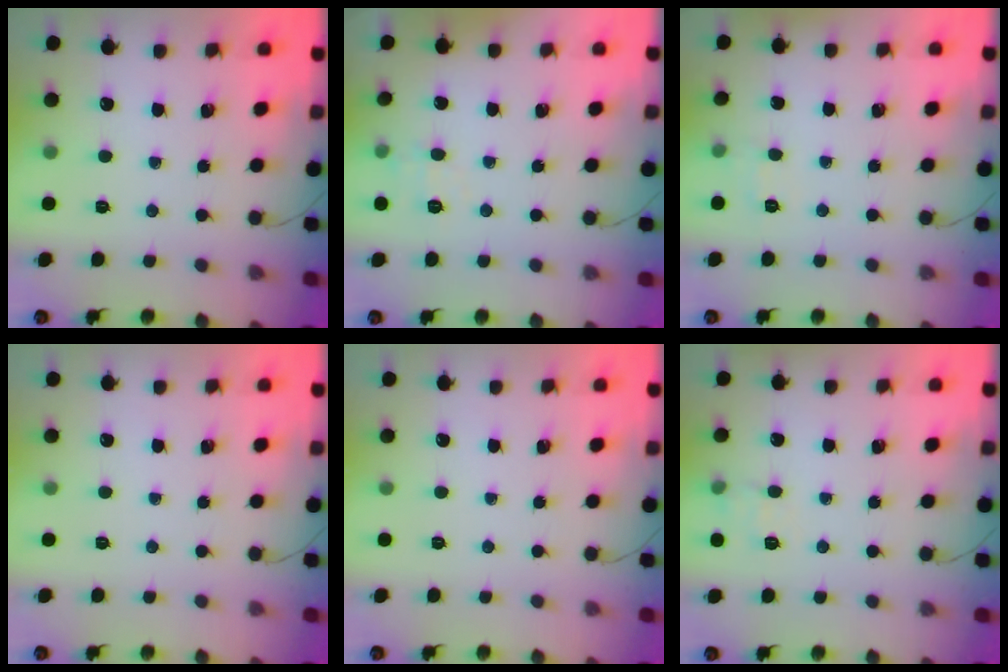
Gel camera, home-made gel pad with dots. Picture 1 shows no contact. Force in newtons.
{"total": 5.1, "press": 4.8, "slide": 1.7}
{"total": 5.5, "press": 5.2, "slide": 1.5}
{"total": 0.0}
{"total": 0.0}
{"total": 7.1, "press": 6.8, "slide": 1.9}